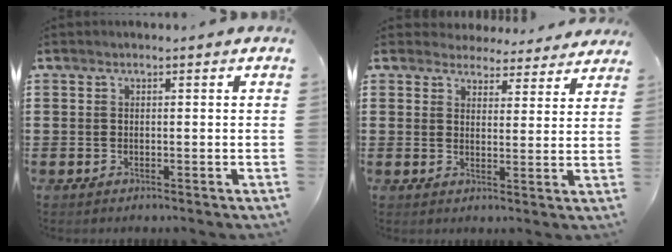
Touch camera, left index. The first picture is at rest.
{"total": 4.1, "force": [4.1, 0.8, 0.2], "torque": [-0.021, -0.015, 0.074]}